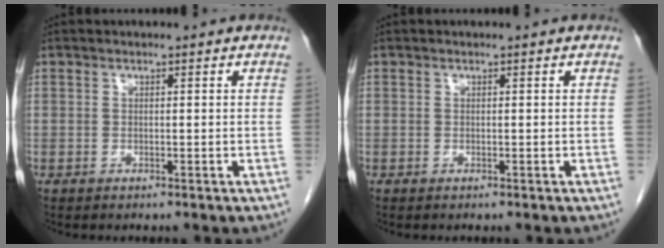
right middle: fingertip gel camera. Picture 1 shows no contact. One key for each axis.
{"total": 0.0}